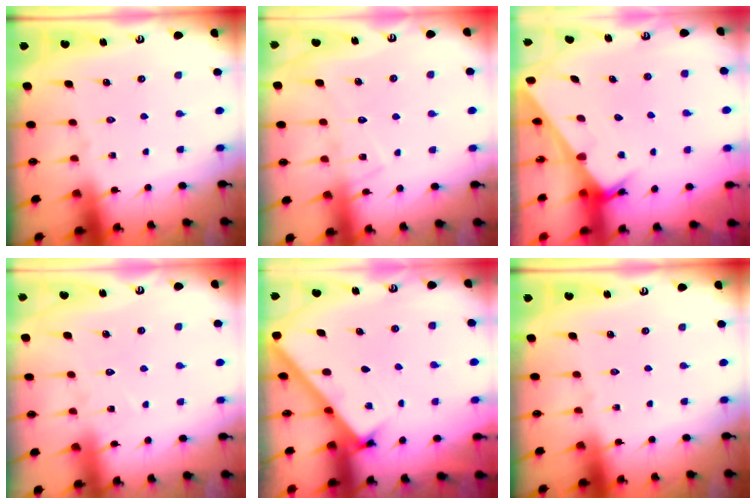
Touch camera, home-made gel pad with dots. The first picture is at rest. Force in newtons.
{"total": 9.2, "press": 9.2, "slide": 0.6}
{"total": 2.5, "press": 2.5, "slide": 0.1}
{"total": 7.7, "press": 7.7, "slide": 0.6}
{"total": 2.8, "press": 2.8, "slide": 0.4}
{"total": 0.0}